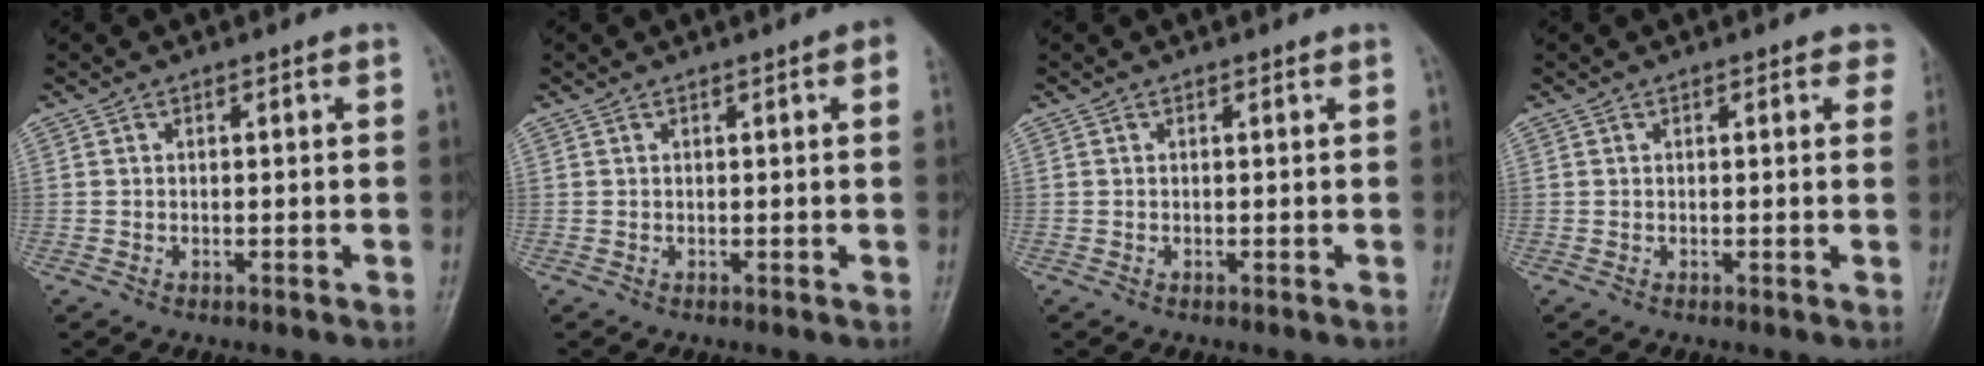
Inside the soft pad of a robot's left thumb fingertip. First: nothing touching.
{"total": 2.3, "force": [0.9, 0.3, 2.1], "torque": [-0.024, 0.003, 0.006]}
{"total": 0.0}
{"total": 3.0, "force": [1.8, 1.4, 2.0], "torque": [0.001, 0.000, 0.013]}